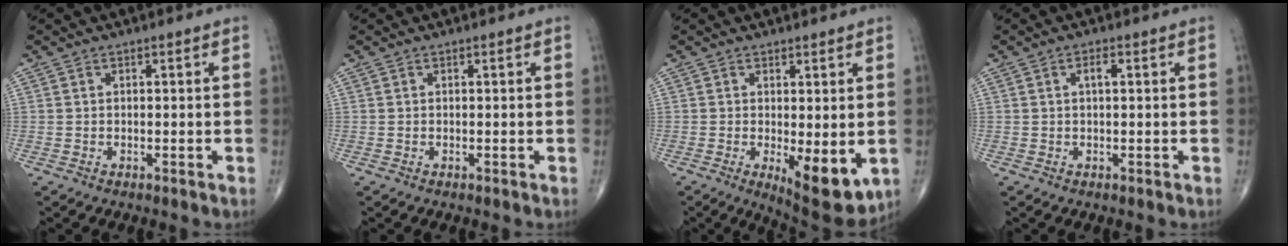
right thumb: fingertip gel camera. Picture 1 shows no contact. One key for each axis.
{"total": 0.0}
{"total": 9.3, "fx": -1.7, "fy": 3.4, "fz": 8.5, "tx": -0.109, "ty": -0.024, "tz": -0.015}
{"total": 1.8, "fx": 0.4, "fy": 0.6, "fz": 1.6, "tx": -0.031, "ty": 0.002, "tz": 0.005}